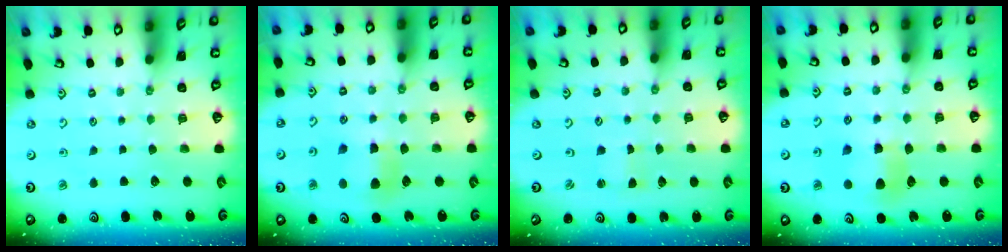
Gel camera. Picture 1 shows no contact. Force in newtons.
{"total": 5.8, "press": 5.8, "slide": 0.5}
{"total": 0.9, "press": 0.9, "slide": 0.0}
{"total": 7.5, "press": 7.5, "slide": 0.3}